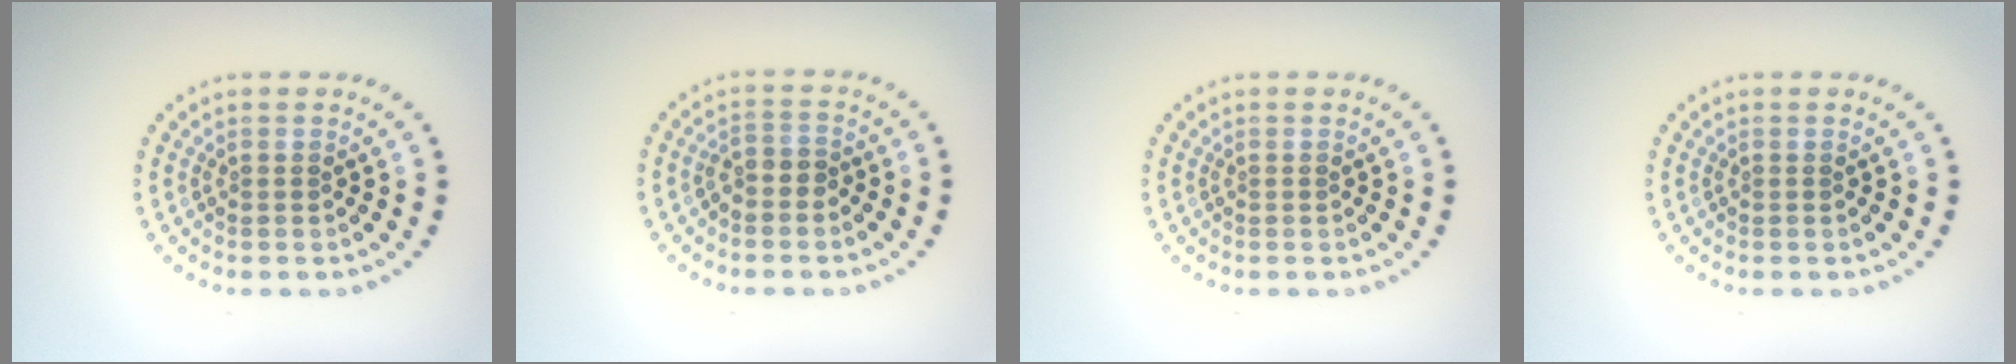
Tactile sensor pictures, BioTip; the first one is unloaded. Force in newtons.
{"total": 1.3, "press": 1.0, "slide": 0.8}
{"total": 0.0}
{"total": 0.0}